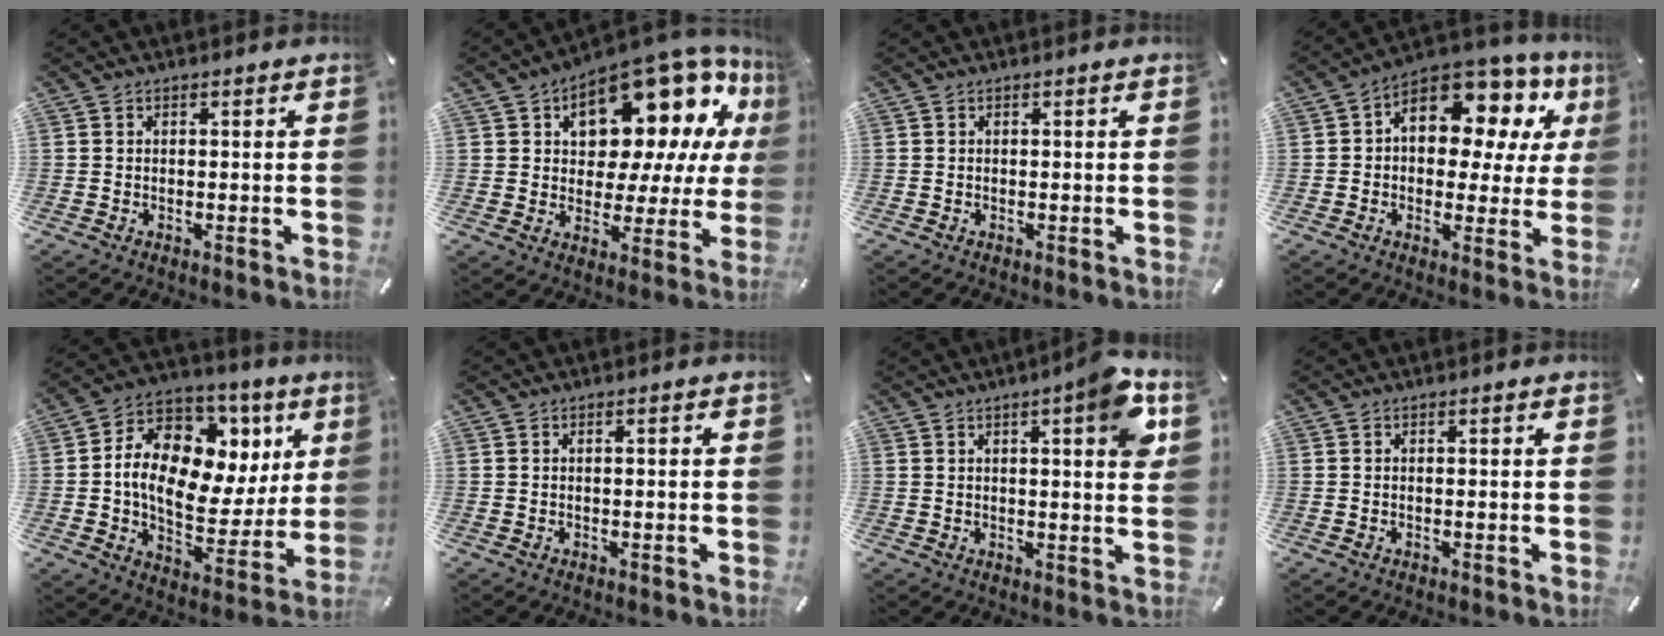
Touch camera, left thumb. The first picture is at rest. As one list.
[{"total": 17.3, "force": [10.9, 10.0, 9.0], "torque": [-0.131, -0.094, 0.187]}, {"total": 0.0}, {"total": 12.8, "force": [5.4, 8.4, 8.1], "torque": [-0.113, -0.045, 0.093]}, {"total": 15.0, "force": [3.2, 10.7, 10.0], "torque": [-0.152, -0.036, 0.053]}, {"total": 0.8, "force": [-0.1, 0.1, 0.8], "torque": [-0.013, -0.001, -0.002]}, {"total": 8.5, "force": [3.6, 1.6, 7.6], "torque": [-0.099, -0.017, 0.051]}, {"total": 0.0}]